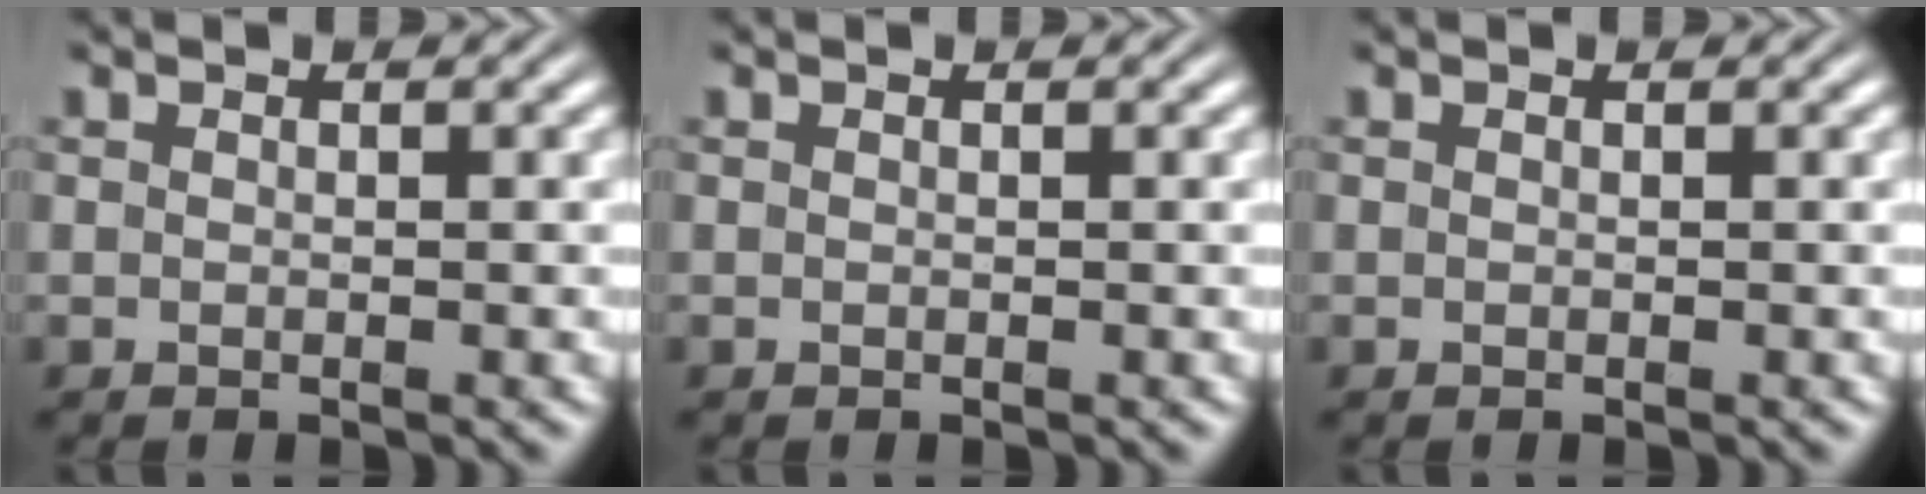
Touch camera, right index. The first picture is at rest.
{"total": 0.0}
{"total": 0.0}